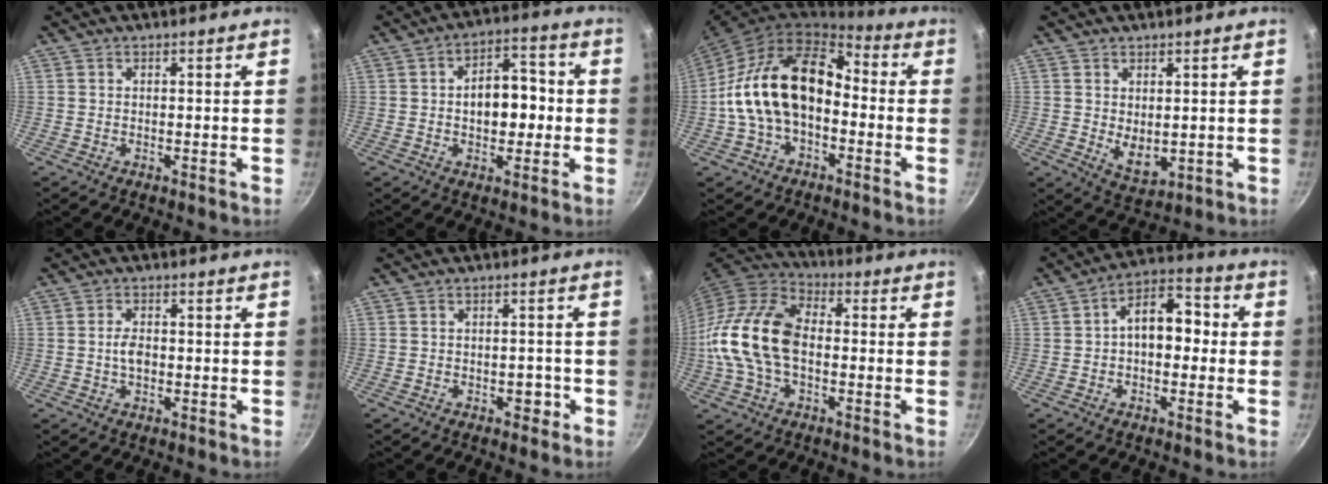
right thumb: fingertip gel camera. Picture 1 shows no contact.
{"total": 10.3, "force": [-0.5, 6.6, 7.9], "torque": [-0.072, 0.023, -0.015]}
{"total": 17.9, "force": [-1.5, 11.6, 13.5], "torque": [-0.218, 0.053, -0.038]}
{"total": 5.4, "force": [0.7, 3.3, 4.2], "torque": [-0.058, -0.019, 0.023]}
{"total": 3.3, "force": [-0.4, 1.9, 2.6], "torque": [-0.046, 0.009, -0.008]}
{"total": 2.6, "force": [-1.2, 1.8, 1.4], "torque": [-0.001, 0.019, -0.012]}
{"total": 18.2, "force": [-1.6, 11.5, 13.9], "torque": [-0.257, 0.035, -0.045]}
{"total": 10.3, "force": [-0.1, 6.7, 7.9], "torque": [-0.077, 0.038, -0.016]}